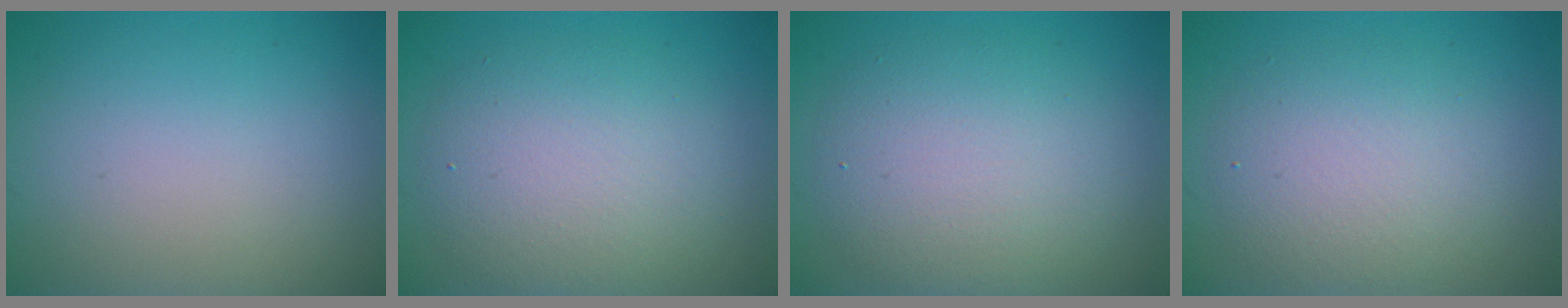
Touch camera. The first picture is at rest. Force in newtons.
{"total": 5.8, "press": 5.8, "slide": 0.2}
{"total": 6.0, "press": 6.0, "slide": 0.5}
{"total": 4.8, "press": 4.8, "slide": 0.5}